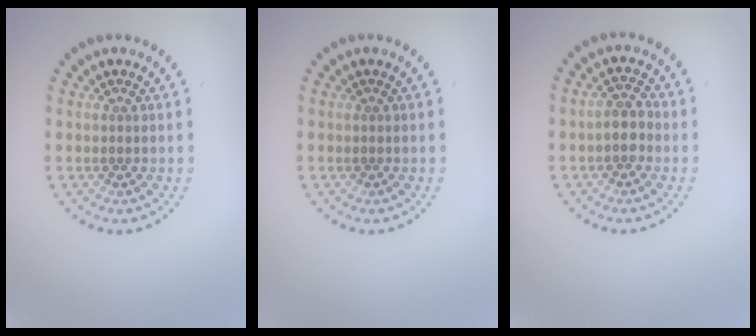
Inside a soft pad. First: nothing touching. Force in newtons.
{"total": 0.0}
{"total": 2.1, "press": 2.0, "slide": 0.8}